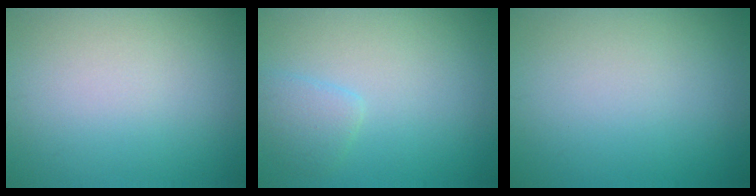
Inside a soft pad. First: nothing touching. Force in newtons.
{"total": 1.8, "press": 1.8, "slide": 0.2}
{"total": 0.0}